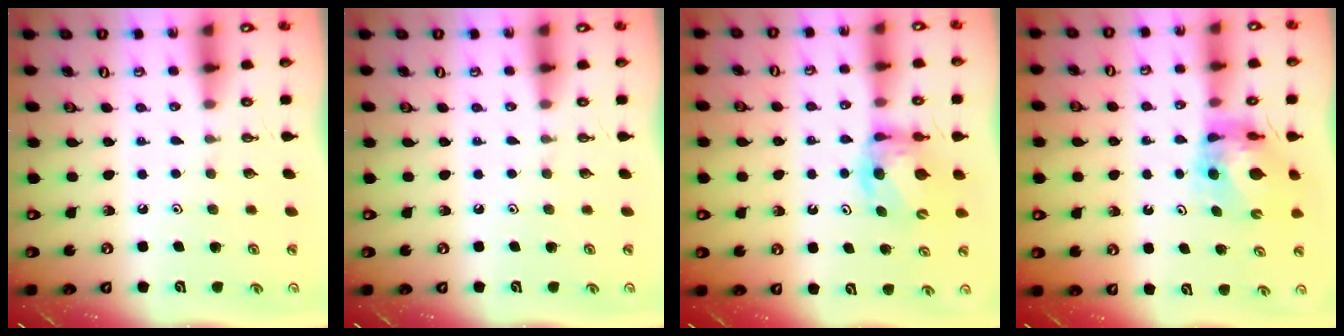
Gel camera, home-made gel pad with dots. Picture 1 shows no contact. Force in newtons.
{"total": 0.0}
{"total": 7.8, "press": 7.8, "slide": 0.5}
{"total": 8.4, "press": 8.4, "slide": 0.9}